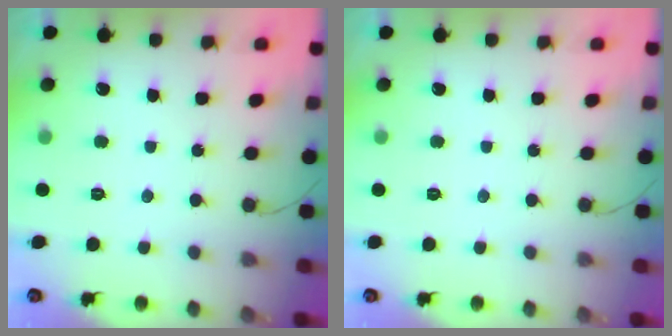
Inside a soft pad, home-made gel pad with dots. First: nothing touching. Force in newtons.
{"total": 0.0}